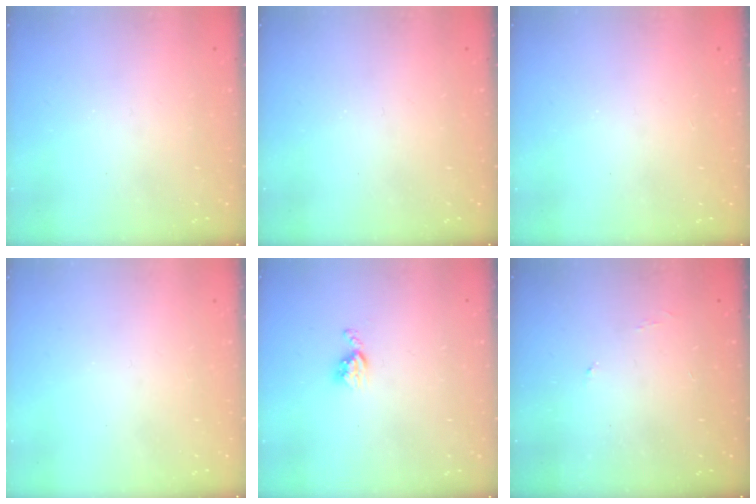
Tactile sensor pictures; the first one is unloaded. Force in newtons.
{"total": 0.0}
{"total": 1.1, "press": 1.1, "slide": 0.1}
{"total": 0.0}
{"total": 5.1, "press": 5.1, "slide": 0.7}
{"total": 3.1, "press": 3.1, "slide": 0.5}